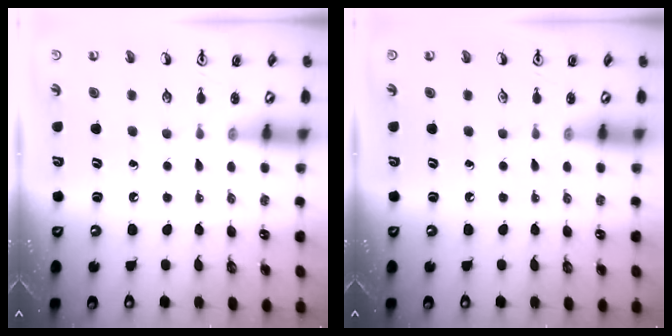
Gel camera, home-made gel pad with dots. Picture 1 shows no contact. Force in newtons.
{"total": 0.0}